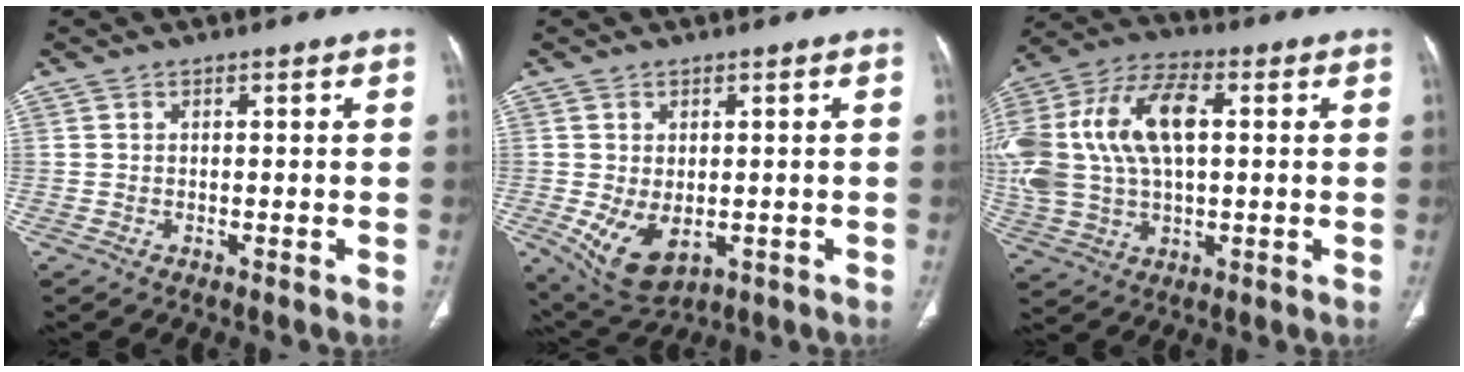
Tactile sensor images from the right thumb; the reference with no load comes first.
{"total": 8.2, "force": [-1.6, 5.0, 6.3], "torque": [-0.110, -0.012, -0.004]}
{"total": 25.5, "force": [4.2, 14.8, 20.3], "torque": [-0.469, 0.033, 0.079]}